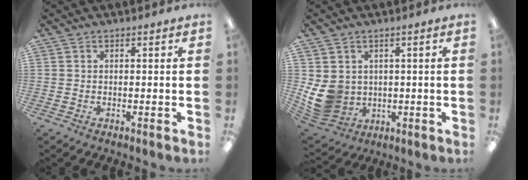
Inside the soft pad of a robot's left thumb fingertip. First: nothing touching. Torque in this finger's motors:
{"motor_torque": [1.05, 1.05, 0.56, -0.68, 0.09]}